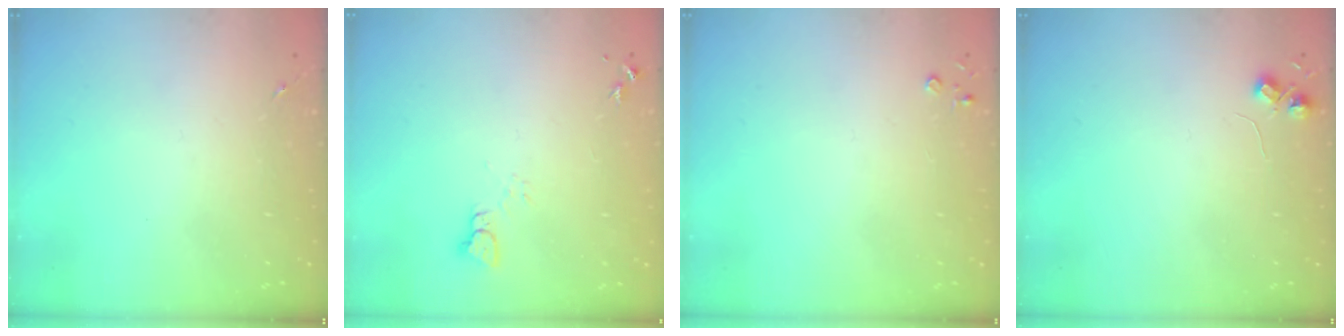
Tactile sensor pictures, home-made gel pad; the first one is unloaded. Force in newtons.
{"total": 2.2, "press": 2.2, "slide": 0.2}
{"total": 2.2, "press": 2.2, "slide": 0.3}
{"total": 5.2, "press": 5.2, "slide": 0.7}